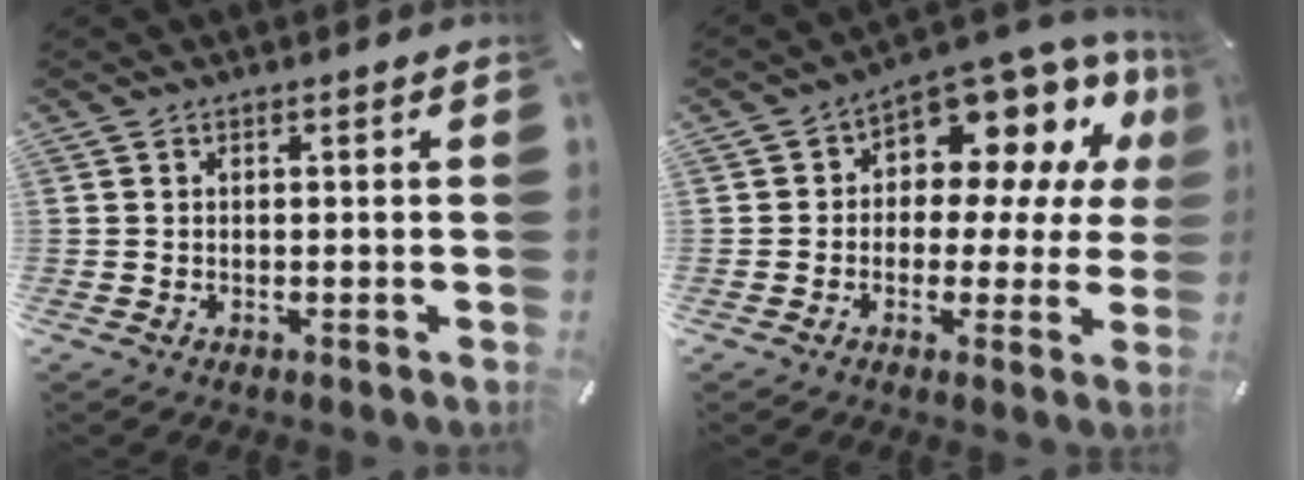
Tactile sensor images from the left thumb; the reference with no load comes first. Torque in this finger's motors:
{"motor_torque": [2.11, 2.89, 0.67, 0.20, 0.11]}